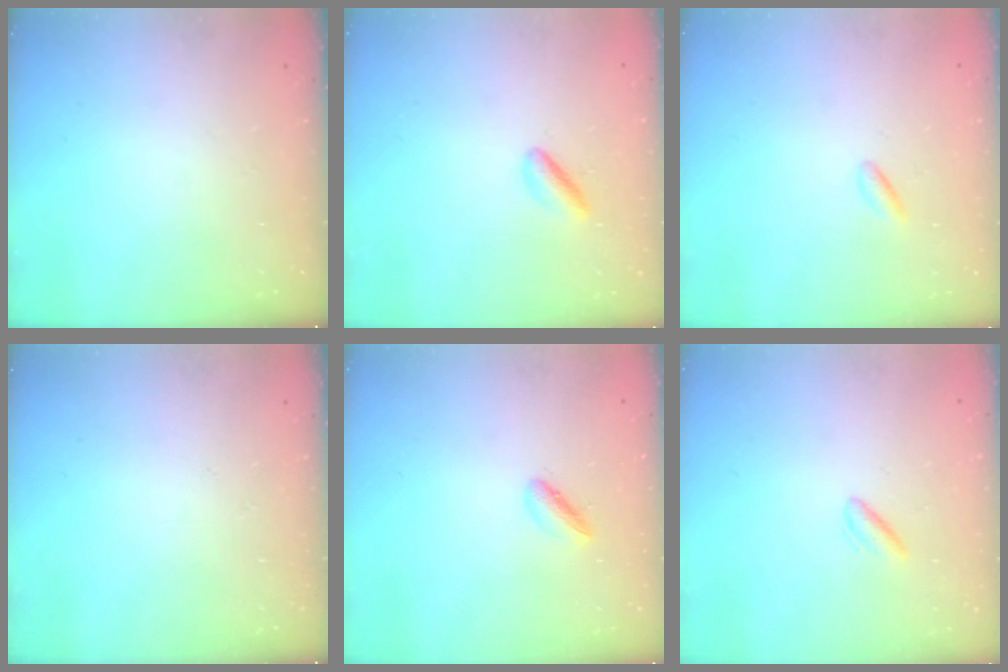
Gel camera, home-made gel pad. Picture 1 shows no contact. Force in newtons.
{"total": 2.9, "press": 2.9, "slide": 0.4}
{"total": 0.8, "press": 0.6, "slide": 0.5}
{"total": 0.0}
{"total": 3.4, "press": 3.3, "slide": 0.8}
{"total": 2.3, "press": 2.0, "slide": 1.3}